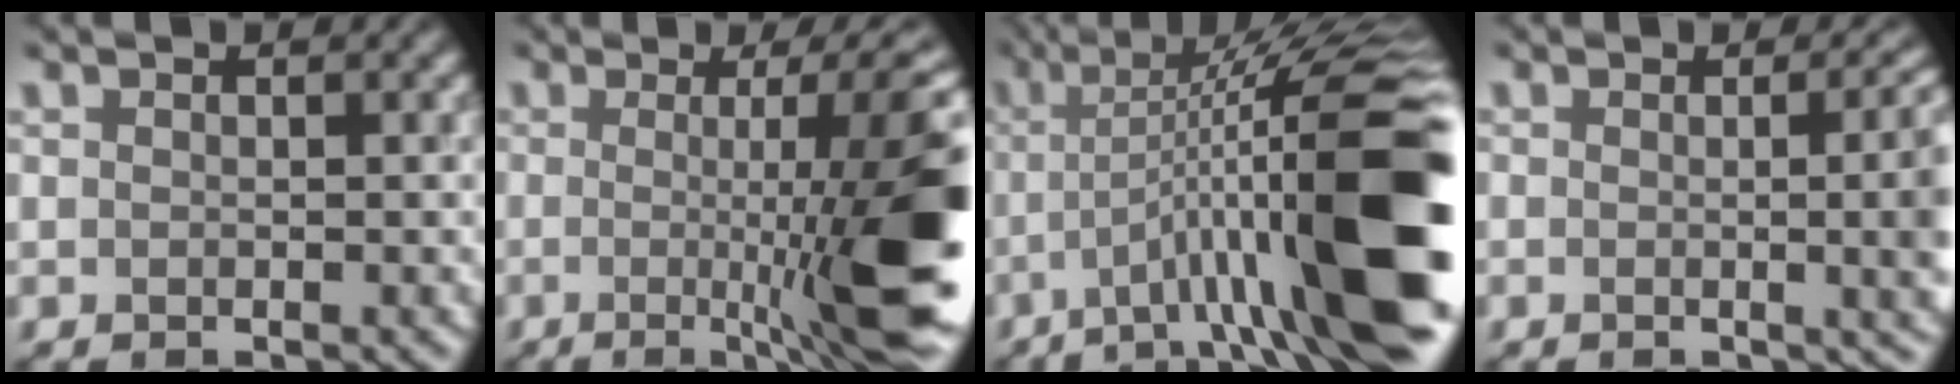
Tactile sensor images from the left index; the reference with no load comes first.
{"total": 11.2, "force": [-1.0, 1.5, 11.1], "torque": [-0.138, -0.010, -0.012]}
{"total": 15.1, "force": [-2.6, 2.6, 14.6], "torque": [-0.218, 0.025, -0.039]}
{"total": 7.0, "force": [-0.4, 3.1, 6.3], "torque": [-0.046, -0.005, 0.001]}